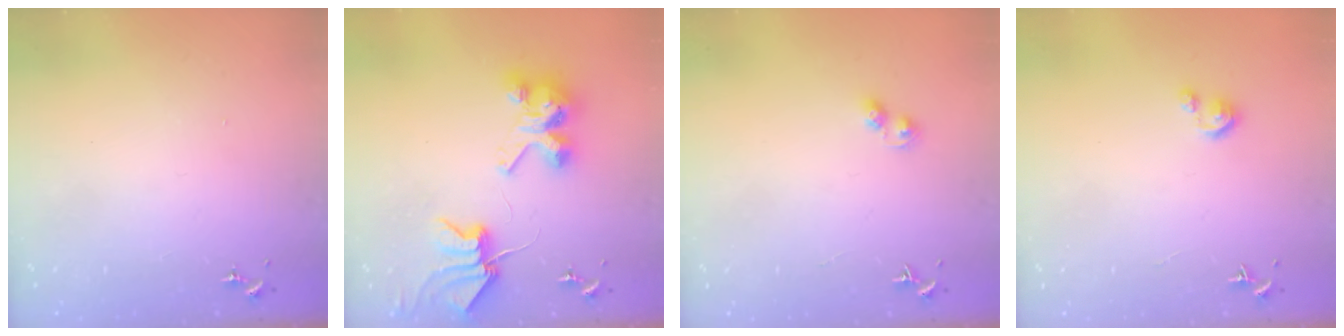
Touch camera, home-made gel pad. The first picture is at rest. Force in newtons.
{"total": 9.3, "press": 9.2, "slide": 1.3}
{"total": 4.1, "press": 4.1, "slide": 0.4}
{"total": 2.8, "press": 2.8, "slide": 0.3}